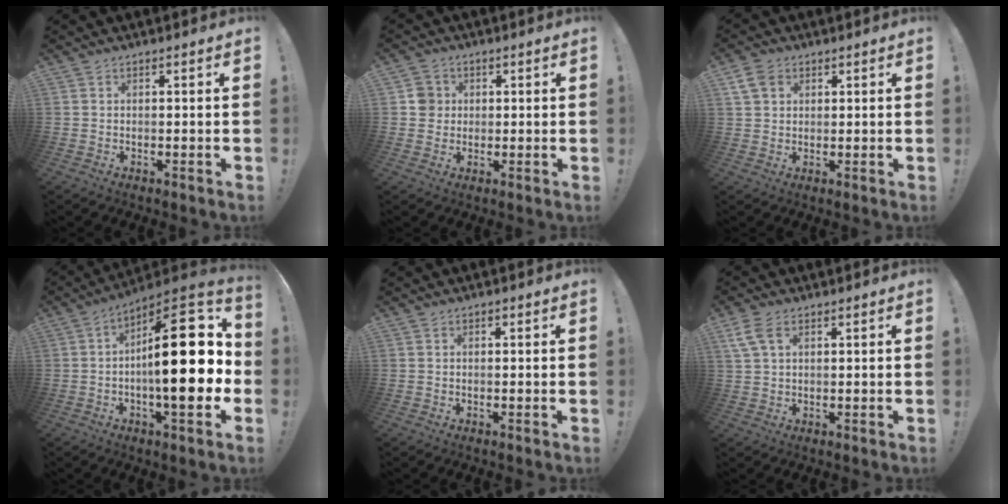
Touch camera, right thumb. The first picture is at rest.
{"total": 5.4, "force": [0.8, 5.1, 1.4], "torque": [-0.015, 0.008, 0.019]}
{"total": 6.0, "force": [3.0, 4.3, 3.0], "torque": [-0.051, -0.002, 0.060]}
{"total": 25.9, "force": [0.2, 9.2, 24.2], "torque": [-0.357, -0.003, 0.004]}
{"total": 0.0}
{"total": 6.1, "force": [2.8, 3.3, 4.3], "torque": [-0.086, -0.002, 0.055]}